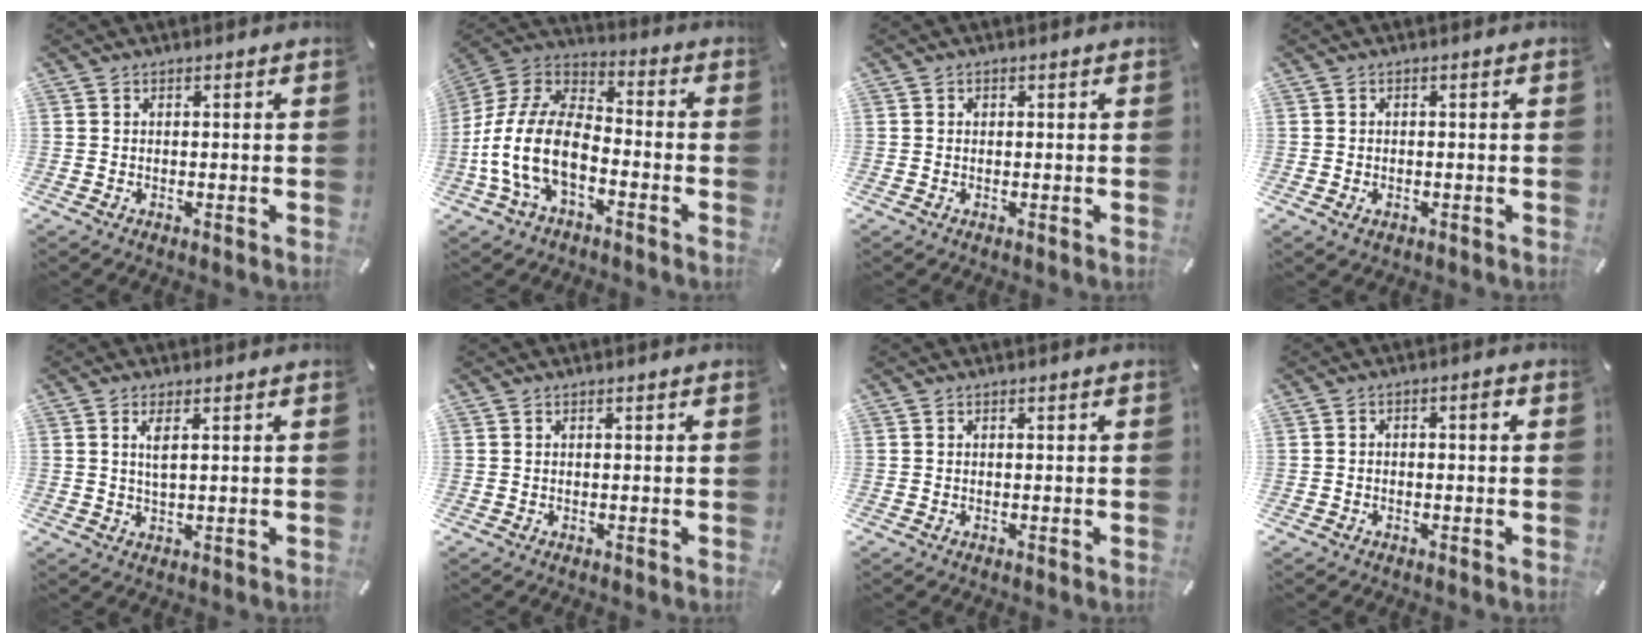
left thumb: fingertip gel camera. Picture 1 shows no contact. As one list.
[{"total": 15.4, "force": [-6.8, 8.9, 10.6], "torque": [-0.233, 0.021, -0.126]}, {"total": 0.5, "force": [0.0, 0.5, 0.1], "torque": [-0.001, 0.005, -0.002]}, {"total": 1.5, "force": [-0.6, 1.0, 0.9], "torque": [-0.017, 0.003, -0.011]}, {"total": 3.3, "force": [1.0, 0.9, 3.0], "torque": [-0.071, 0.001, 0.013]}, {"total": 0.0}, {"total": 0.0}, {"total": 2.1, "force": [-0.5, 0.9, 1.8], "torque": [-0.035, 0.010, -0.014]}]